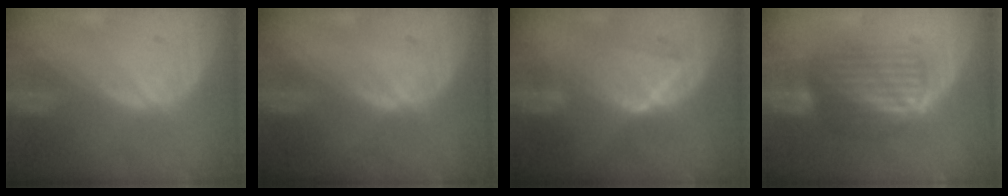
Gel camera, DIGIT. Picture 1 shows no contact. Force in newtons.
{"total": 1.0, "press": 0.7, "slide": 0.6}
{"total": 6.4, "press": 6.3, "slide": 1.2}
{"total": 6.7, "press": 6.4, "slide": 1.8}